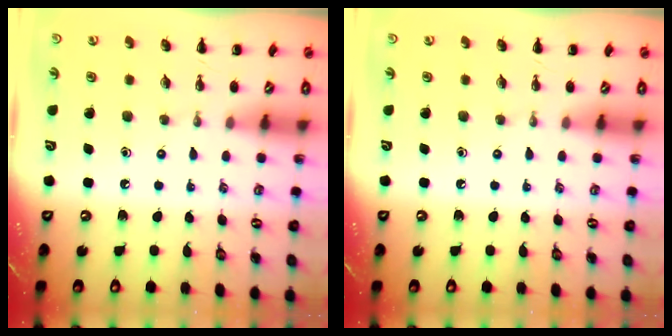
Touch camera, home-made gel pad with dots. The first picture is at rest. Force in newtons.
{"total": 0.0}